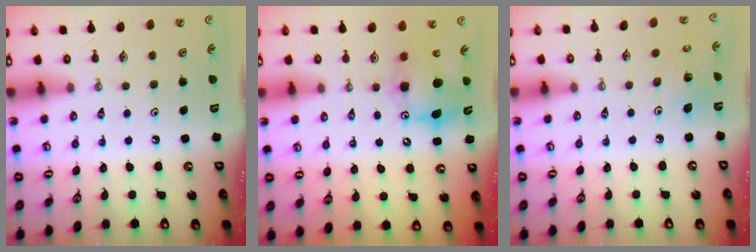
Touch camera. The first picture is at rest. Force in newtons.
{"total": 9.1, "press": 9.1, "slide": 0.8}
{"total": 6.0, "press": 5.6, "slide": 2.3}